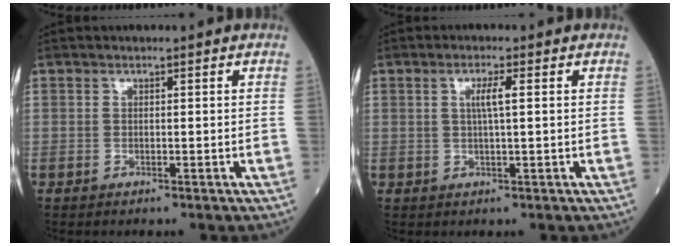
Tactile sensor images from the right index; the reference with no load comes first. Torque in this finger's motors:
{"motor_torque": [0.04, 0.01, 0.03, 0.02]}